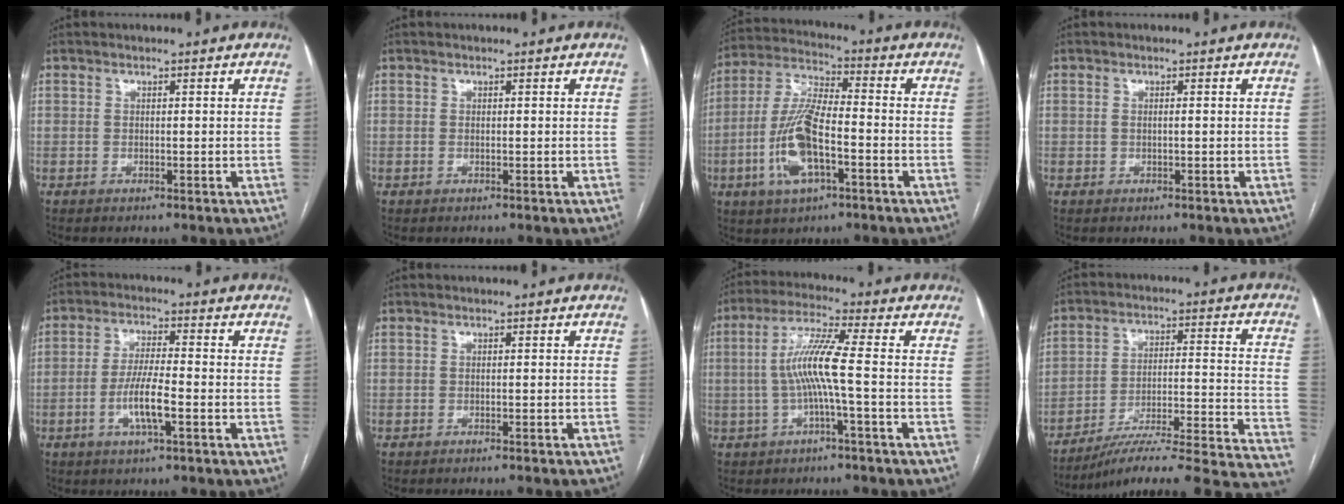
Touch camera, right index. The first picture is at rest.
{"total": 0.0}
{"total": 12.6, "force": [-3.9, 3.7, 11.3], "torque": [-0.245, 0.003, -0.072]}
{"total": 0.7, "force": [-0.1, 0.2, 0.7], "torque": [-0.017, 0.003, 0.000]}
{"total": 6.8, "force": [-2.4, 0.9, 6.3], "torque": [-0.126, -0.001, -0.046]}
{"total": 3.3, "force": [-3.1, 0.2, 1.1], "torque": [-0.013, 0.001, -0.039]}
{"total": 7.6, "force": [-1.0, -0.5, 7.6], "torque": [-0.153, 0.018, -0.019]}
{"total": 23.5, "force": [-20.9, 0.1, 10.8], "torque": [-0.071, 0.005, -0.284]}